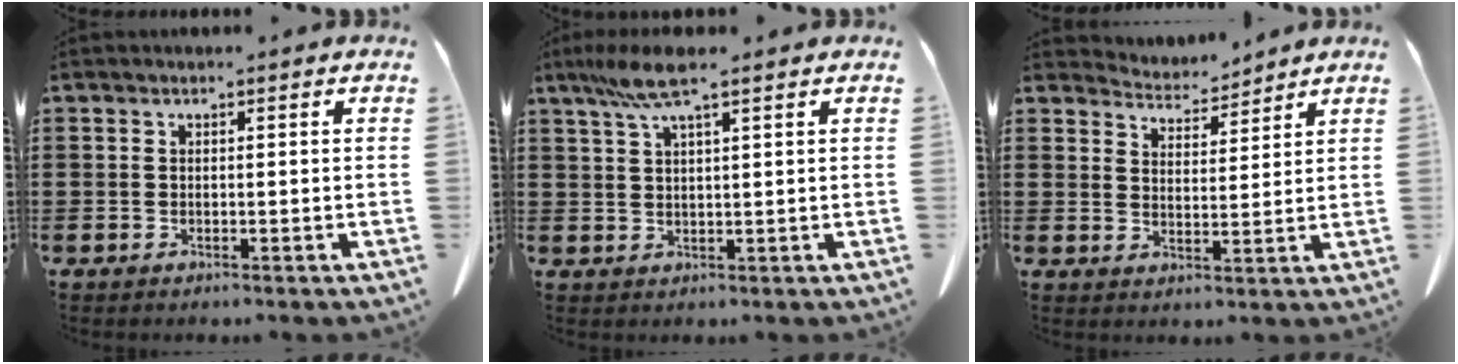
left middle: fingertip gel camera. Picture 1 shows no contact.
{"total": 6.2, "force": [3.8, 0.6, 4.8], "torque": [-0.102, -0.002, 0.069]}
{"total": 4.9, "force": [4.8, 0.6, 0.1], "torque": [-0.021, -0.025, 0.087]}